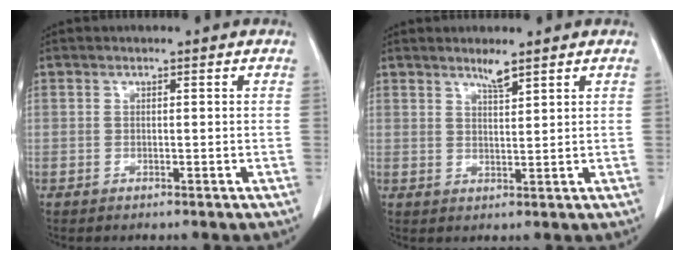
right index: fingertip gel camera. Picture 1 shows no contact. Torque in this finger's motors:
{"motor_torque": [0.04, 0.12, 0.01, 0.01]}